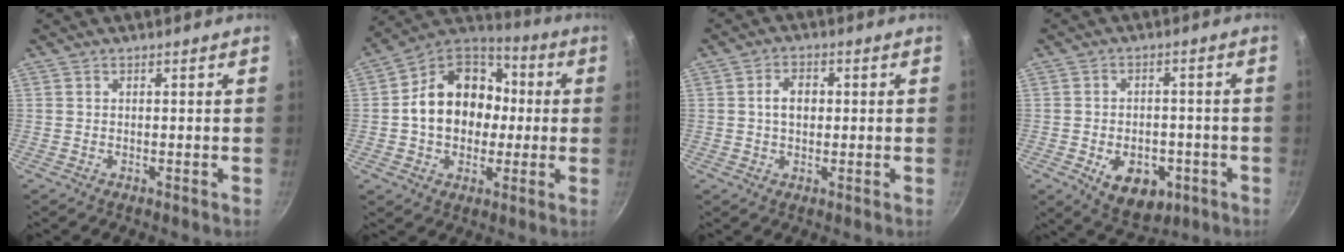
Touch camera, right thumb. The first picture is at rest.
{"total": 18.3, "force": [0.2, 14.5, 11.3], "torque": [-0.155, 0.039, -0.008]}
{"total": 4.7, "force": [0.4, 3.3, 3.3], "torque": [-0.038, 0.011, 0.003]}
{"total": 10.7, "force": [-3.8, 7.1, 7.0], "torque": [-0.070, 0.007, -0.042]}